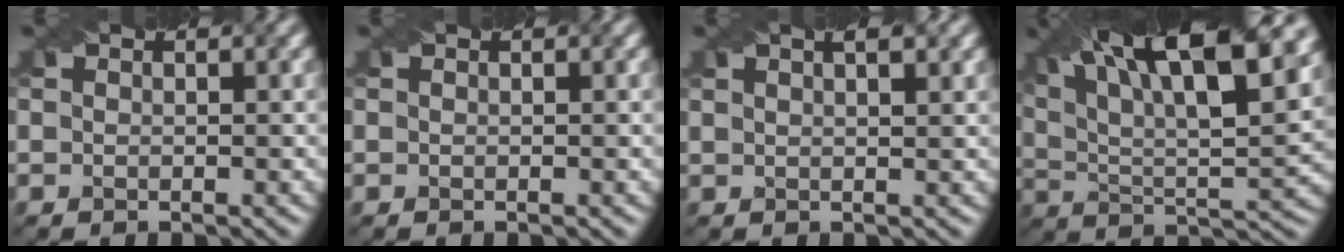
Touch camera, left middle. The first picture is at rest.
{"total": 0.0}
{"total": 3.5, "force": [2.1, 1.5, 2.4], "torque": [-0.012, 0.018, 0.008]}
{"total": 17.5, "force": [9.9, 6.5, 12.9], "torque": [-0.201, 0.038, 0.141]}